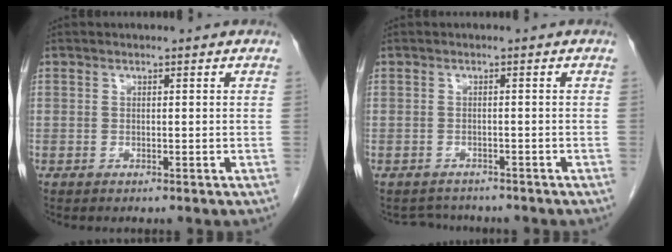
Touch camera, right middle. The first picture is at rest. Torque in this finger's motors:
{"motor_torque": [-0.34, -0.43, -0.15, -0.04]}